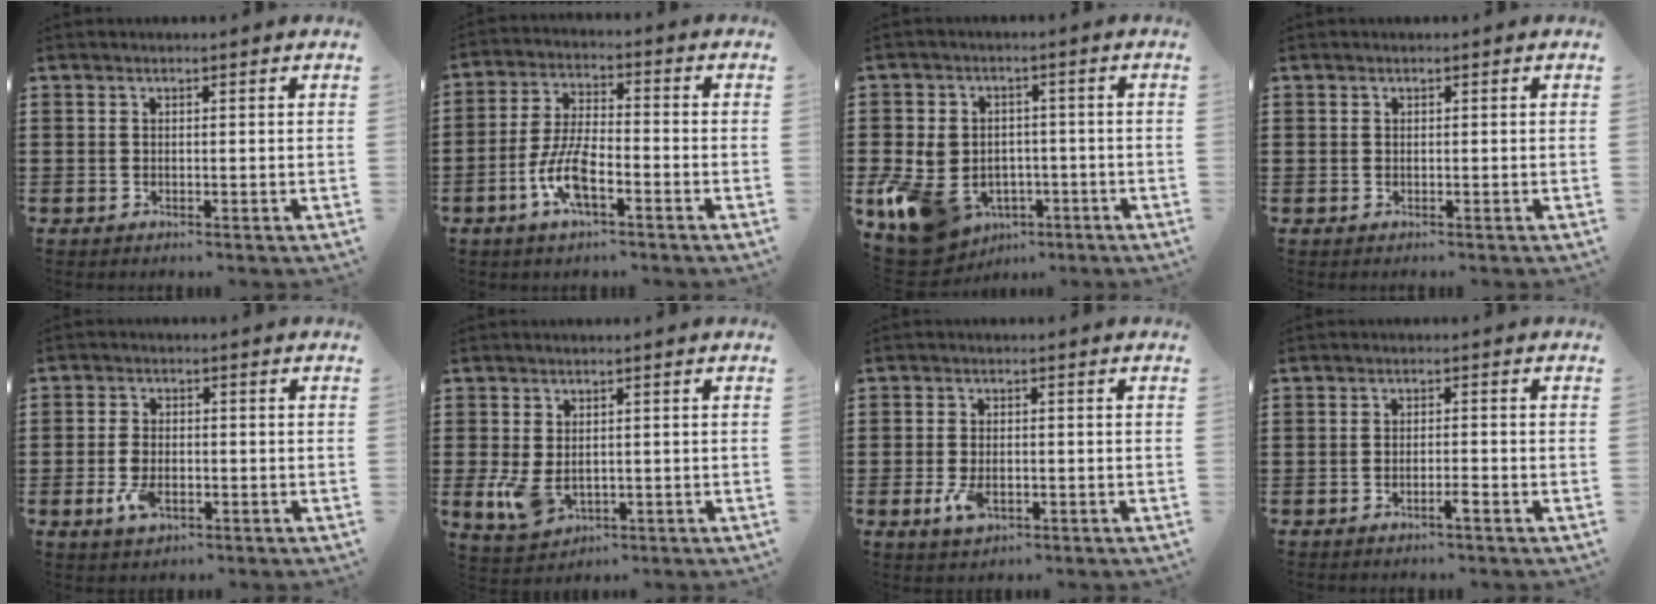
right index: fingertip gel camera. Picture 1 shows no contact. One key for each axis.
{"total": 7.9, "fx": -3.4, "fy": 2.8, "fz": 6.6, "tx": -0.148, "ty": -0.006, "tz": -0.067}
{"total": 9.3, "fx": -3.7, "fy": 7.3, "fz": 4.4, "tx": -0.134, "ty": 0.010, "tz": -0.068}
{"total": 0.5, "fx": 0.0, "fy": 0.5, "fz": -0.1, "tx": 0.001, "ty": 0.006, "tz": -0.001}
{"total": 4.1, "fx": -1.3, "fy": 2.4, "fz": 3.0, "tx": -0.084, "ty": -0.008, "tz": -0.028}
{"total": 4.5, "fx": -0.6, "fy": 3.0, "fz": 3.3, "tx": -0.089, "ty": -0.006, "tz": -0.016}
{"total": 3.5, "fx": -1.1, "fy": 1.9, "fz": 2.8, "tx": -0.078, "ty": -0.011, "tz": -0.026}
{"total": 1.9, "fx": -1.2, "fy": 0.2, "fz": 1.4, "tx": -0.025, "ty": -0.002, "tz": -0.022}